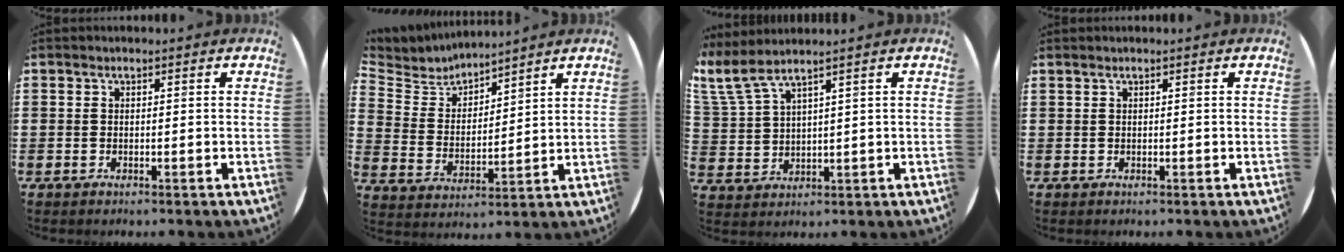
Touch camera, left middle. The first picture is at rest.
{"total": 5.0, "force": [4.9, 0.8, -0.6], "torque": [-0.015, -0.037, 0.084]}
{"total": 4.5, "force": [3.4, 0.7, 3.0], "torque": [-0.071, -0.010, 0.055]}
{"total": 0.0}